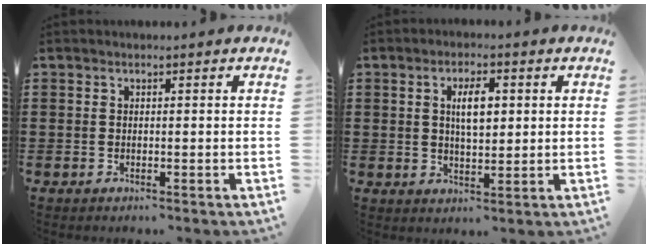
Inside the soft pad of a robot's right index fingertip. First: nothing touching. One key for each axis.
{"total": 5.1, "fx": 1.3, "fy": 2.1, "fz": 4.5, "tx": -0.077, "ty": 0.004, "tz": 0.017}